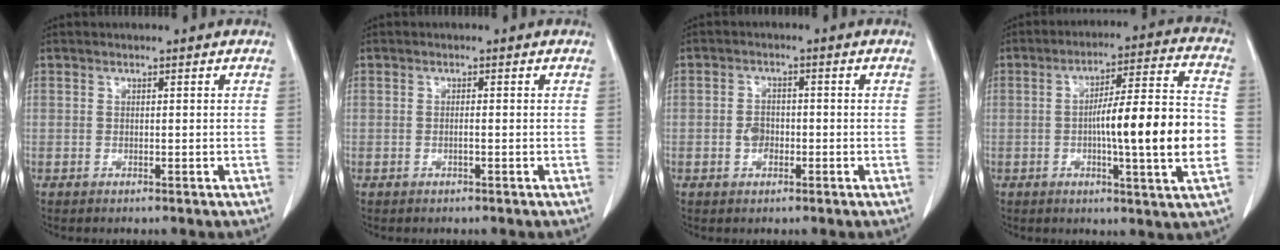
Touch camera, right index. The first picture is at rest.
{"total": 0.7, "force": [-0.1, 0.0, 0.7], "torque": [-0.009, 0.003, -0.001]}
{"total": 2.6, "force": [-0.7, 1.8, 1.7], "torque": [-0.026, 0.007, -0.012]}
{"total": 15.9, "force": [-2.2, 0.6, 15.7], "torque": [-0.239, 0.009, -0.037]}